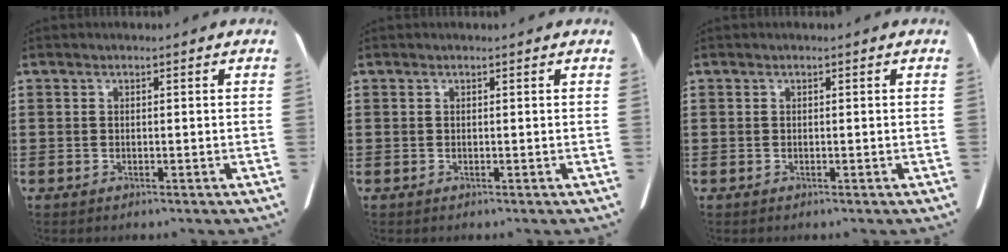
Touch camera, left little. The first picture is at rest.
{"total": 0.0}
{"total": 0.0}